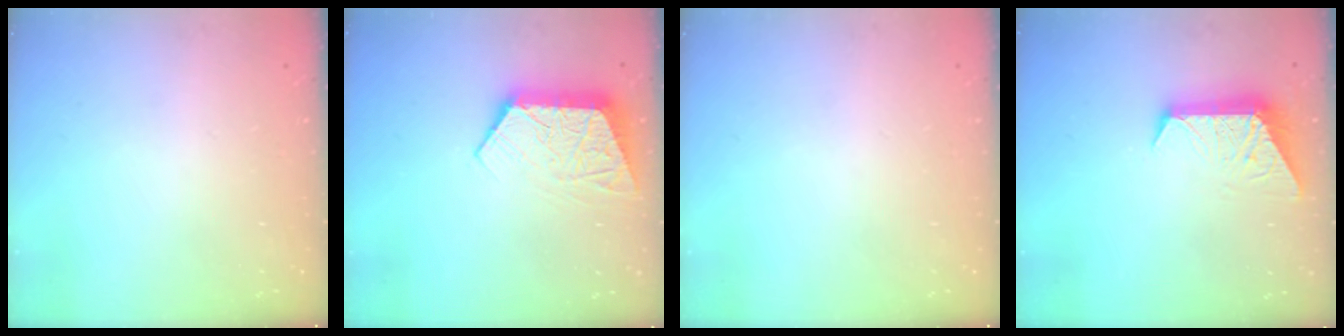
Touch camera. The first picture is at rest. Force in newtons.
{"total": 10.4, "press": 10.3, "slide": 0.9}
{"total": 0.0}
{"total": 9.1, "press": 9.1, "slide": 0.7}